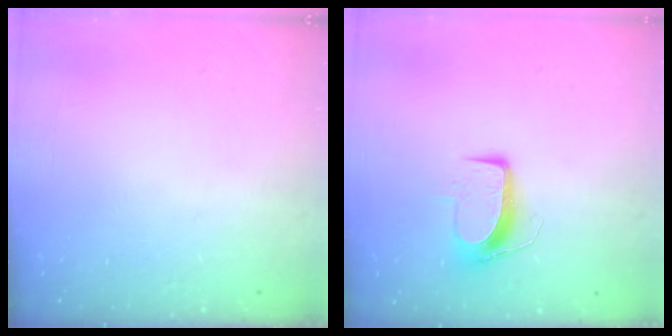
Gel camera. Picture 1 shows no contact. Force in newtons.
{"total": 9.4, "press": 9.4, "slide": 0.3}